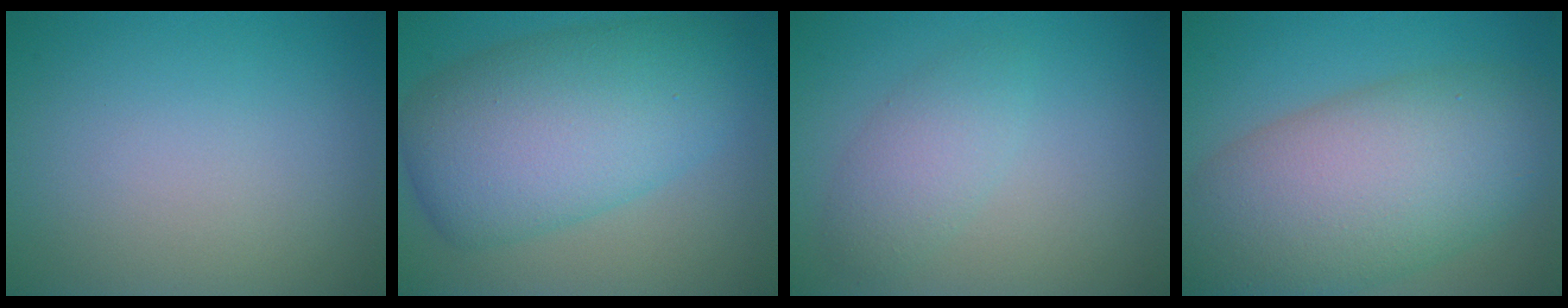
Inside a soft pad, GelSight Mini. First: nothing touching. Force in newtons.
{"total": 10.4, "press": 10.4, "slide": 0.2}
{"total": 2.7, "press": 2.6, "slide": 0.1}
{"total": 11.6, "press": 11.6, "slide": 0.3}